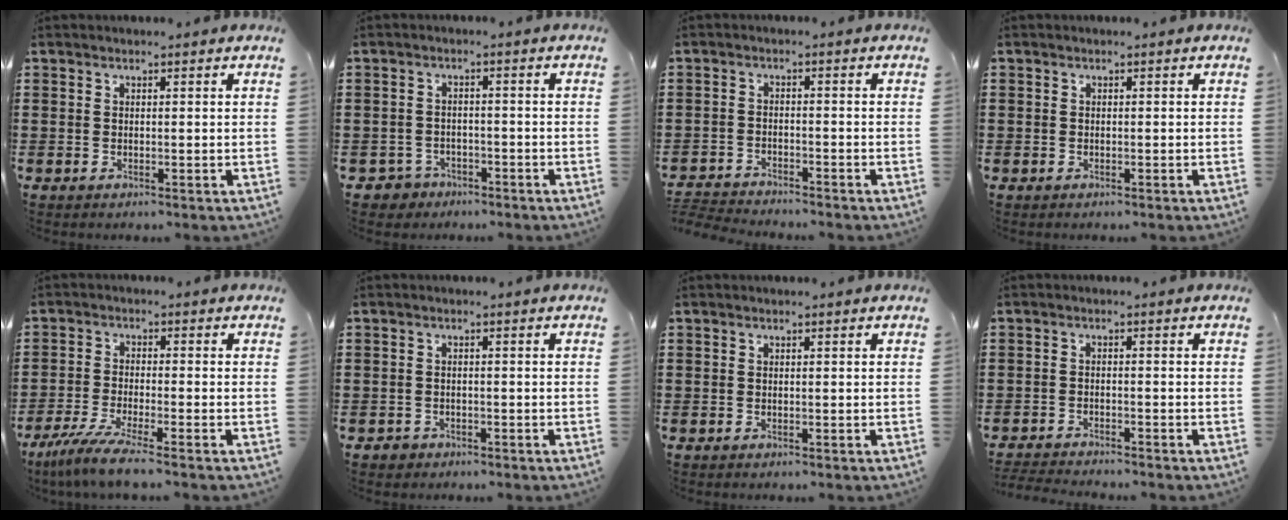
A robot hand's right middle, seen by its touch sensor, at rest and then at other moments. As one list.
[{"total": 2.3, "force": [-2.0, 1.0, 0.0], "torque": [-0.009, -0.001, -0.045]}, {"total": 3.2, "force": [-3.2, 0.1, 0.1], "torque": [-0.014, -0.006, -0.070]}, {"total": 0.6, "force": [-0.2, 0.5, 0.1], "torque": [-0.003, 0.002, -0.005]}, {"total": 5.4, "force": [-4.2, -0.4, 3.3], "torque": [-0.084, -0.027, -0.083]}, {"total": 1.0, "force": [-0.8, 0.5, 0.1], "torque": [-0.005, -0.001, -0.018]}, {"total": 0.0}, {"total": 2.4, "force": [-2.4, 0.0, 0.2], "torque": [-0.014, -0.006, -0.053]}]